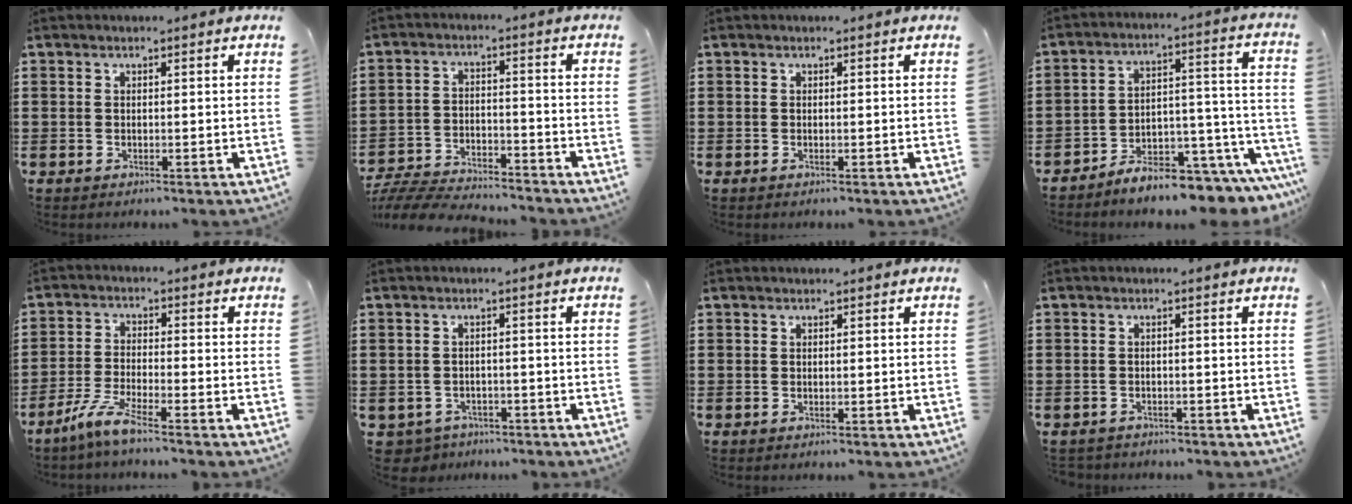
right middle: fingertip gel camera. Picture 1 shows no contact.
{"total": 6.3, "force": [-6.2, 0.8, 1.1], "torque": [-0.032, 0.007, -0.127]}
{"total": 0.0}
{"total": 6.4, "force": [-6.3, 0.7, 1.4], "torque": [-0.018, 0.010, -0.119]}
{"total": 5.1, "force": [-3.9, 0.2, 3.3], "torque": [-0.081, -0.012, -0.078]}
{"total": 2.3, "force": [-2.2, 0.7, -0.3], "torque": [-0.006, 0.000, -0.050]}
{"total": 0.0}
{"total": 1.1, "force": [-1.1, 0.3, -0.1], "torque": [-0.002, 0.003, -0.025]}